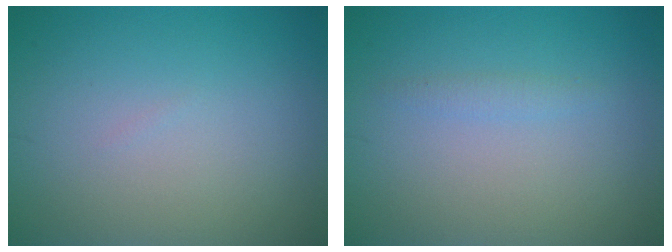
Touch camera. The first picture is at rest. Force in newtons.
{"total": 0.8, "press": 0.8, "slide": 0.1}